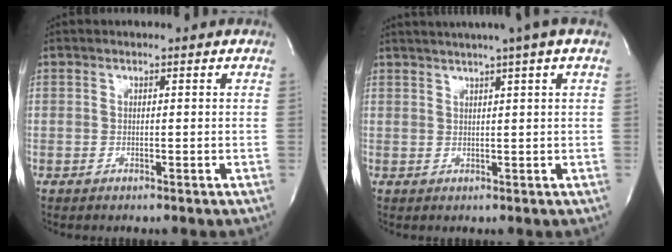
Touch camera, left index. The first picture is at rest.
{"total": 7.4, "force": [5.3, -1.3, 5.0], "torque": [-0.076, 0.022, 0.068]}